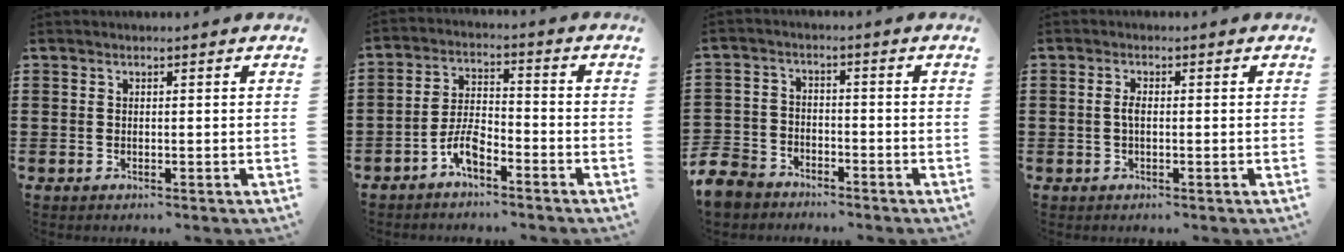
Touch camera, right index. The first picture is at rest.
{"total": 5.3, "force": [-3.6, 2.0, 3.4], "torque": [-0.087, 0.005, -0.076]}
{"total": 5.4, "force": [-5.0, 2.1, 0.8], "torque": [-0.047, 0.002, -0.108]}
{"total": 1.8, "force": [-0.2, 0.6, 1.7], "torque": [-0.039, -0.002, -0.007]}